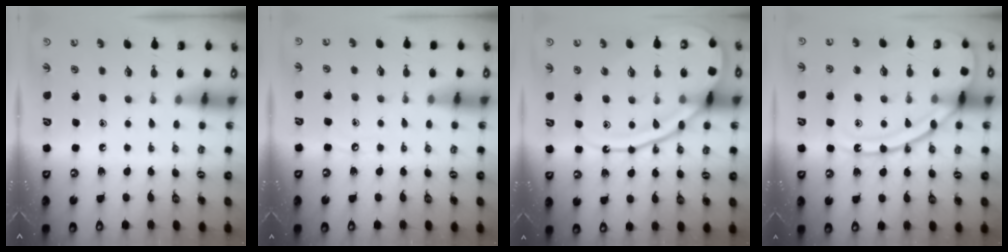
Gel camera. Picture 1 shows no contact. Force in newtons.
{"total": 2.6, "press": 2.6, "slide": 0.4}
{"total": 16.6, "press": 16.6, "slide": 1.1}
{"total": 18.4, "press": 18.3, "slide": 1.9}